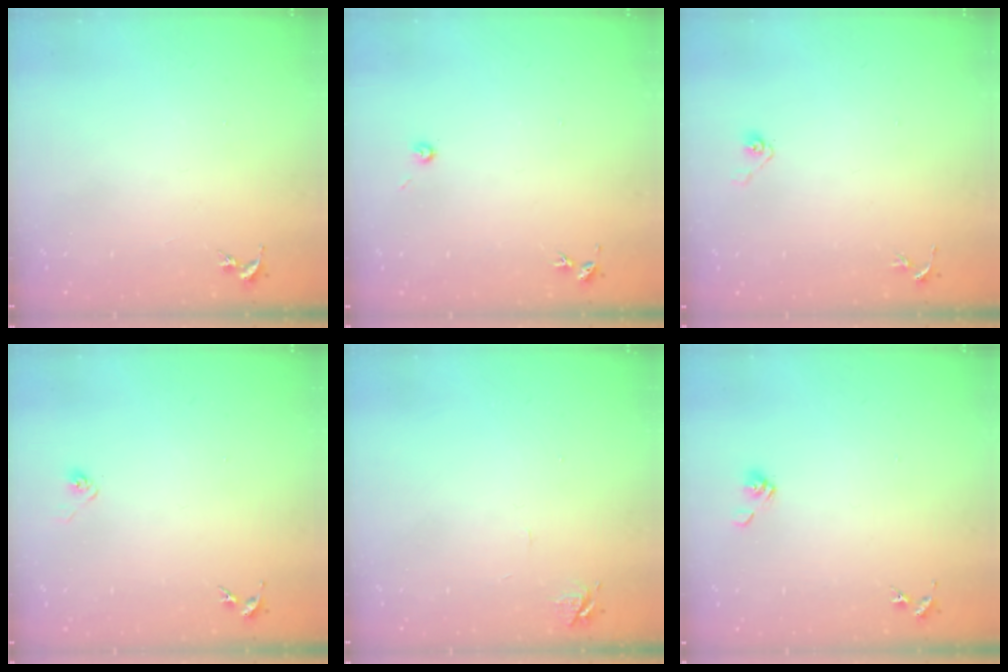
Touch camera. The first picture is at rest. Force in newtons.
{"total": 3.0, "press": 3.0, "slide": 0.3}
{"total": 3.7, "press": 3.2, "slide": 1.9}
{"total": 2.8, "press": 2.6, "slide": 1.1}
{"total": 5.8, "press": 5.8, "slide": 0.7}
{"total": 5.4, "press": 5.0, "slide": 2.2}